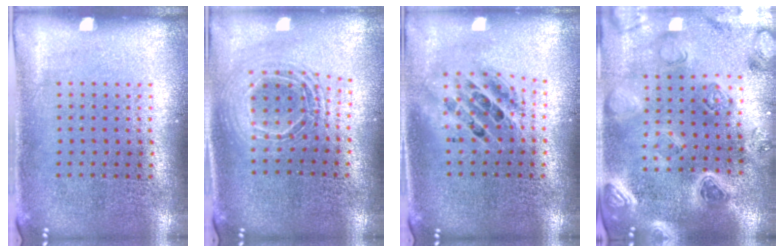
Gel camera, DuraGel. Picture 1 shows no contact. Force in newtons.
{"total": 1.8, "press": 1.4, "slide": 1.0}
{"total": 1.7, "press": 1.4, "slide": 1.0}
{"total": 2.7, "press": 2.6, "slide": 0.4}